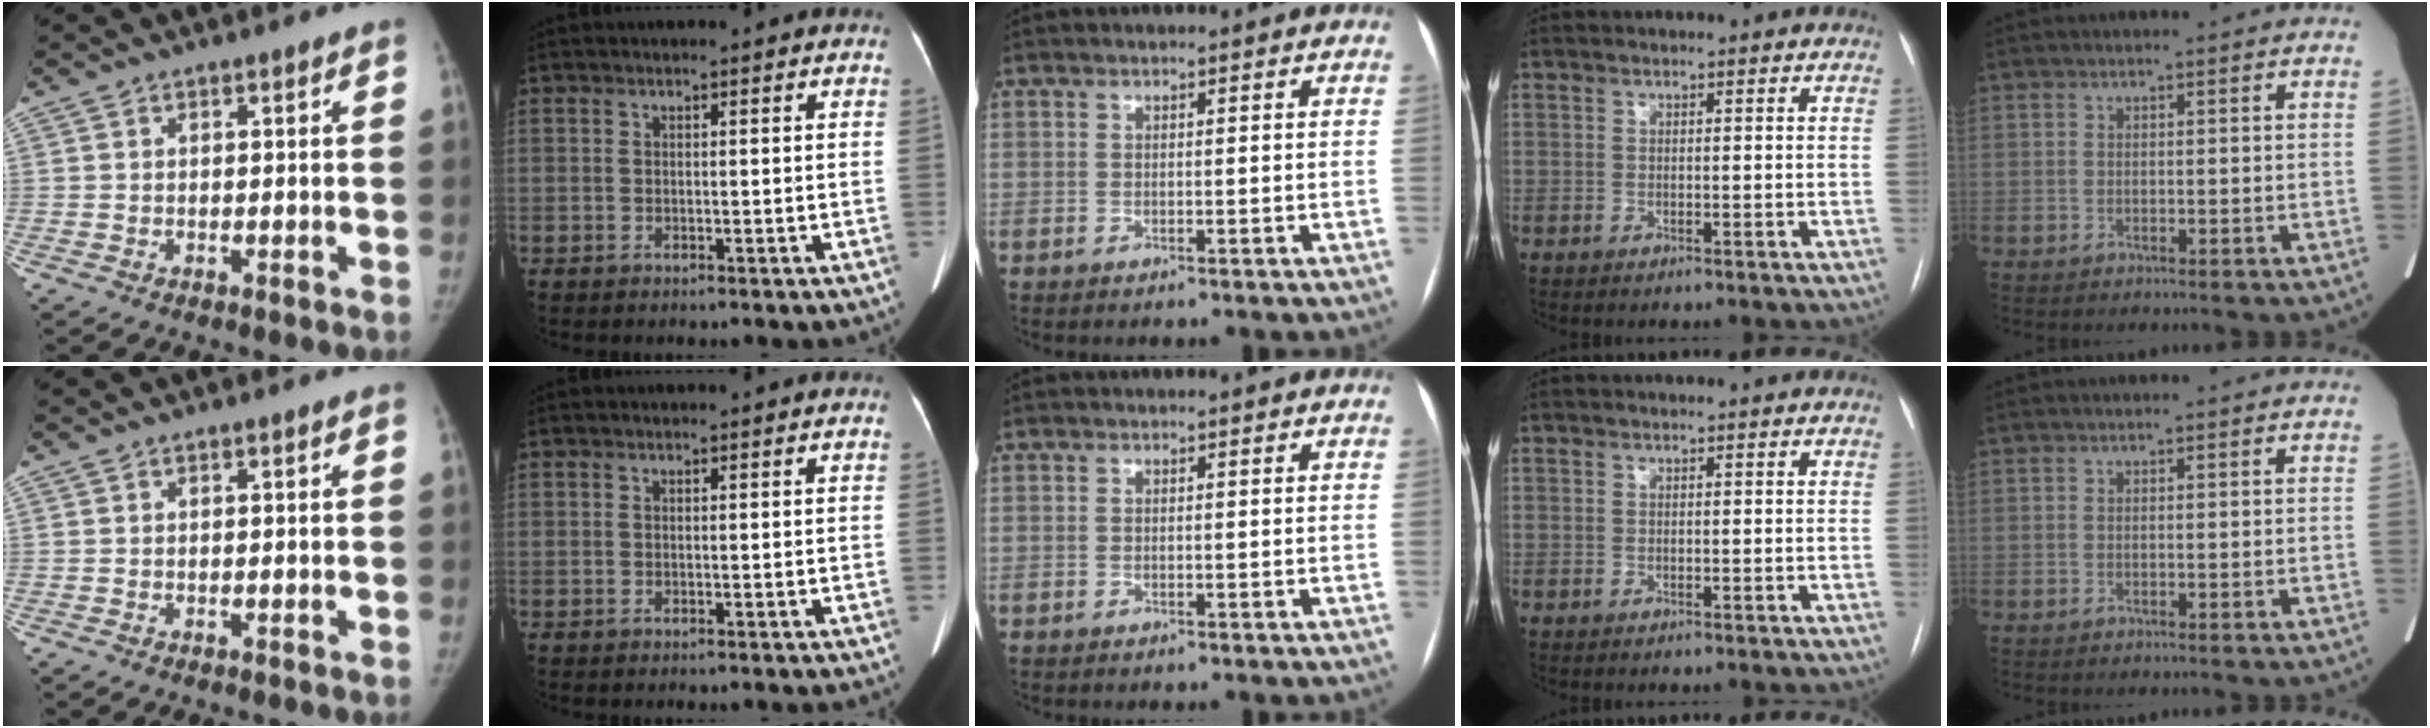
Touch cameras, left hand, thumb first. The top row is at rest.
{}